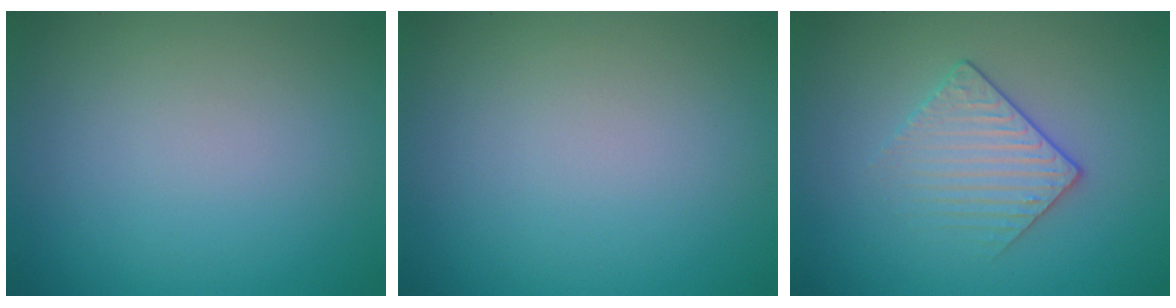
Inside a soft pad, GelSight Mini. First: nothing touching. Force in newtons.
{"total": 0.0}
{"total": 2.1, "press": 1.8, "slide": 1.1}